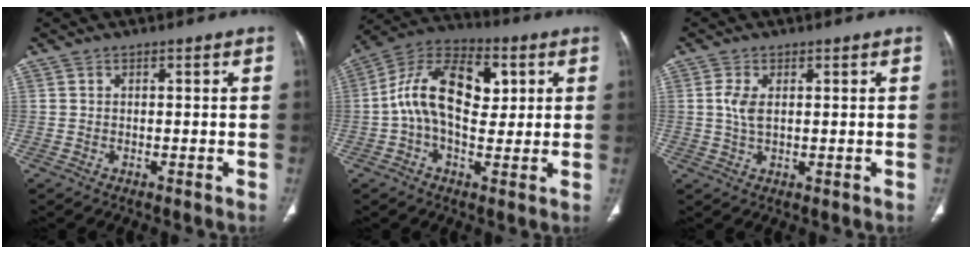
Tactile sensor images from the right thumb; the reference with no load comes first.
{"total": 16.2, "force": [2.3, 9.5, 12.9], "torque": [-0.203, 0.022, 0.033]}
{"total": 3.5, "force": [0.7, 1.6, 3.0], "torque": [-0.069, -0.005, 0.016]}